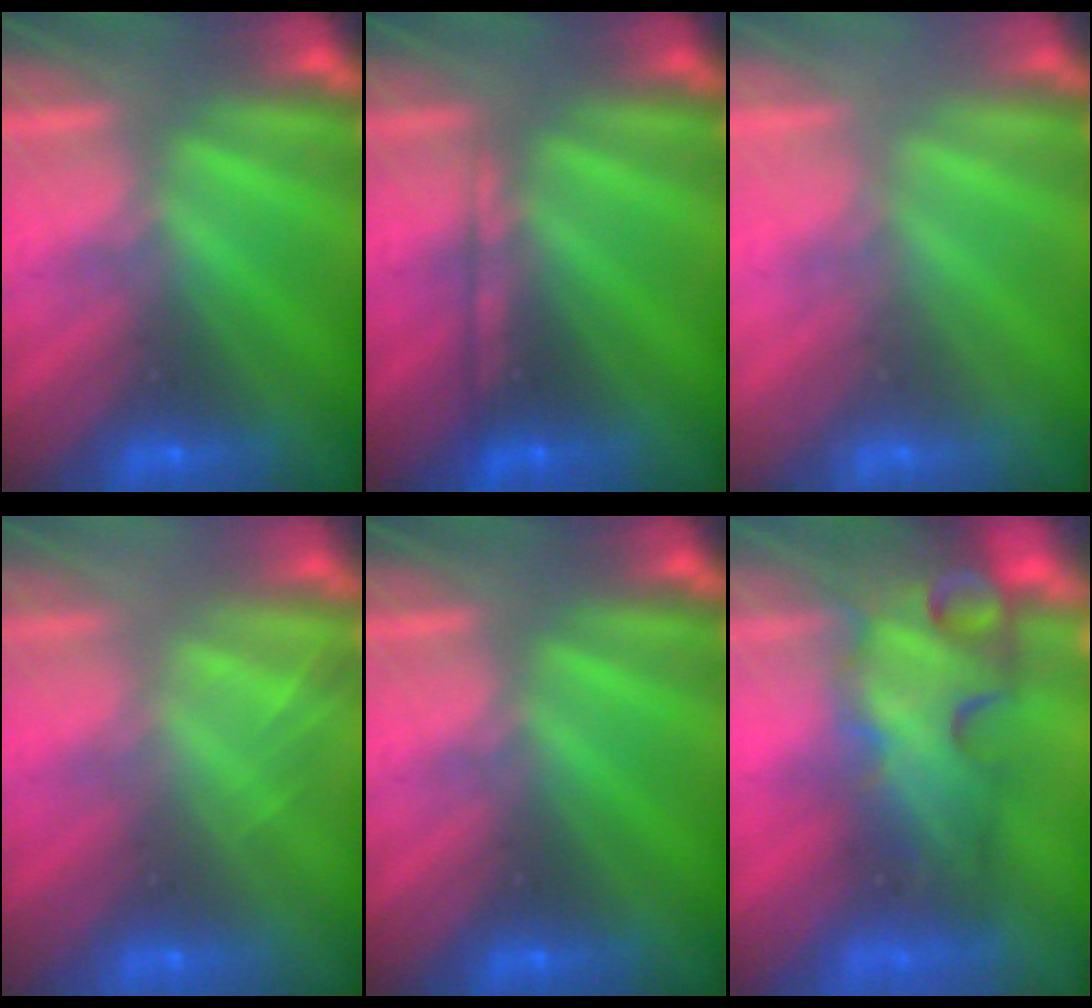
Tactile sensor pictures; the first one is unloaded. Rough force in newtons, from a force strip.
{"total": 2.2}
{"total": 2.1}
{"total": 2.0}
{"total": 0.0}
{"total": 5.9}